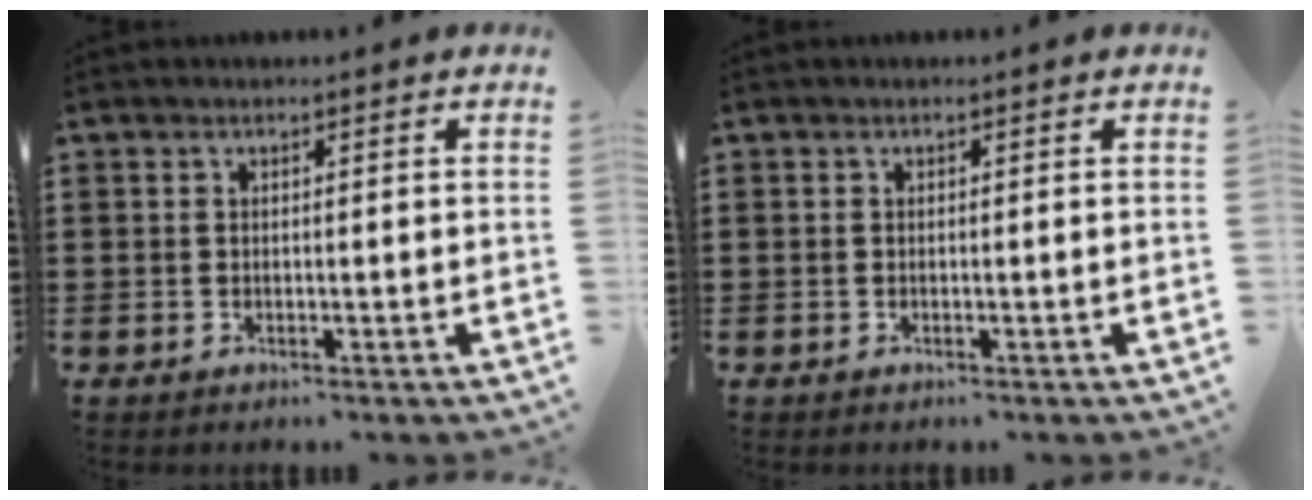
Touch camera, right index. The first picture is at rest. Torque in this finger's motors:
{"motor_torque": [0.00, 0.00, 0.00, -0.01]}